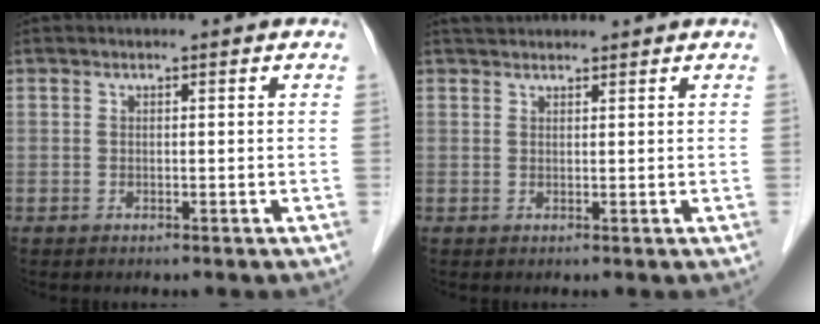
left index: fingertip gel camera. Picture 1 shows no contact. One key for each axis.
{"total": 3.0, "fx": 2.9, "fy": 0.6, "fz": 0.8, "tx": -0.010, "ty": 0.031, "tz": 0.048}